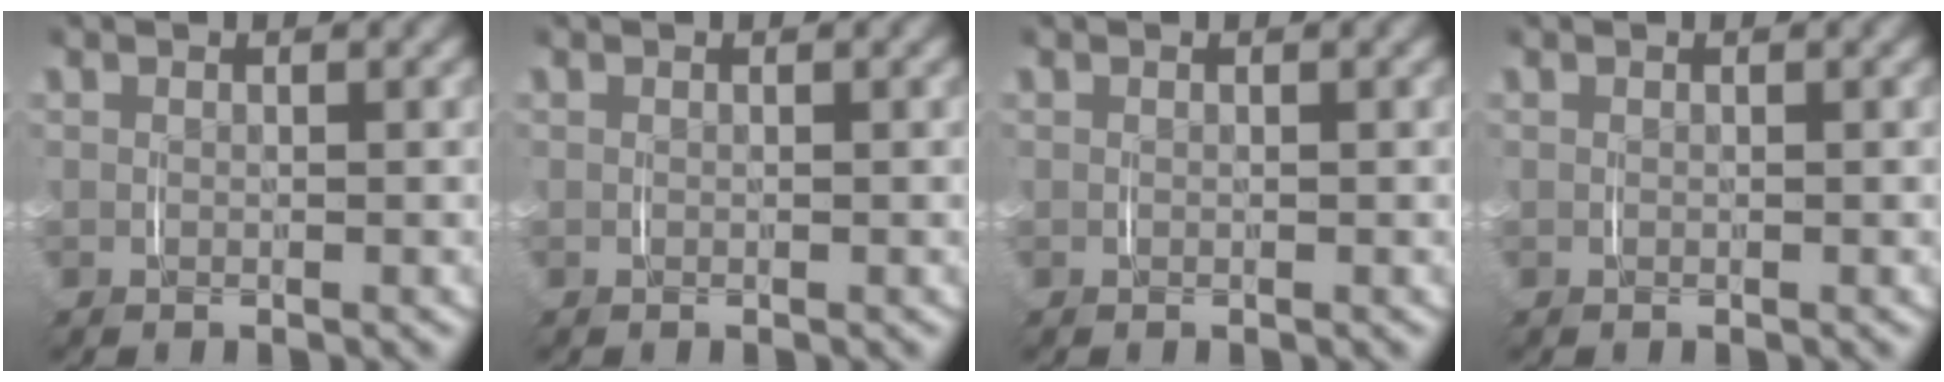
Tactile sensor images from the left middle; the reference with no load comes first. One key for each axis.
{"total": 0.0}
{"total": 0.0}
{"total": 0.0}